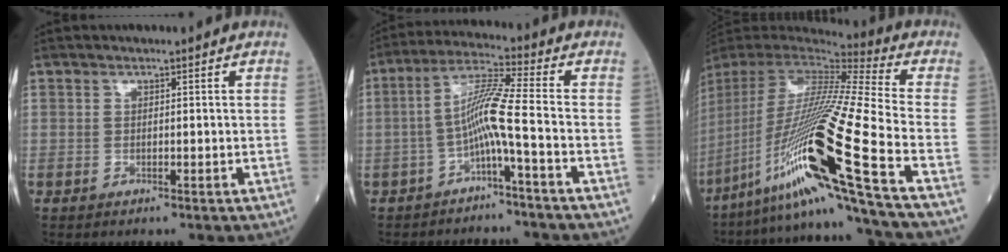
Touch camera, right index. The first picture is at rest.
{"total": 7.0, "force": [-2.4, -1.0, 6.5], "torque": [-0.127, 0.022, -0.047]}
{"total": 29.0, "force": [-12.9, -1.1, 25.9], "torque": [-0.487, -0.046, -0.237]}